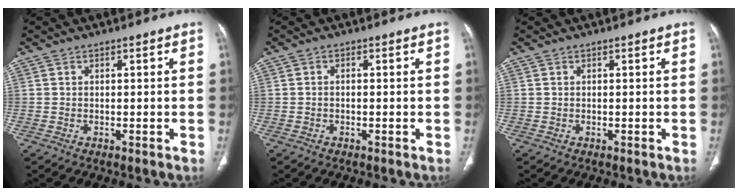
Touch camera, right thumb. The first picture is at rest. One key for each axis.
{"total": 0.6, "fx": -0.2, "fy": 0.4, "fz": 0.5, "tx": -0.008, "ty": 0.001, "tz": -0.006}
{"total": 0.0}